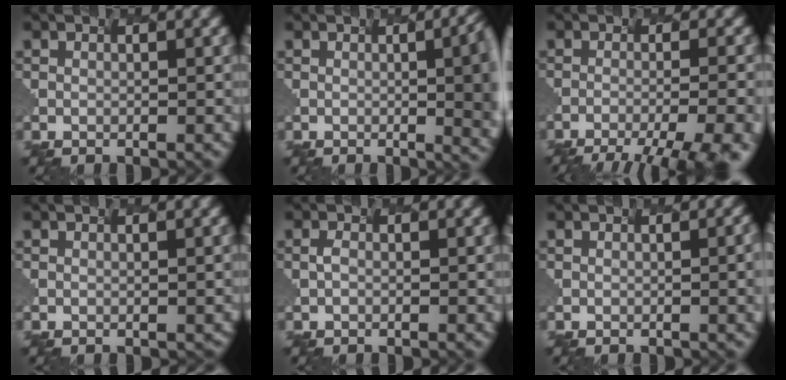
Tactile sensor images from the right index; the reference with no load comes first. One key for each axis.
{"total": 11.6, "fx": 0.0, "fy": 5.2, "fz": 10.4, "tx": -0.044, "ty": 0.022, "tz": 0.001}
{"total": 11.6, "fx": -7.8, "fy": 3.7, "fz": 7.7, "tx": -0.063, "ty": -0.004, "tz": -0.079}
{"total": 0.6, "fx": 0.0, "fy": 0.3, "fz": 0.5, "tx": -0.001, "ty": 0.004, "tz": 0.010}
{"total": 0.6, "fx": -0.5, "fy": 0.0, "fz": 0.3, "tx": -0.017, "ty": 0.002, "tz": 0.000}
{"total": 4.7, "fx": 0.4, "fy": 2.1, "fz": 4.2, "tx": -0.013, "ty": 0.018, "tz": -0.001}